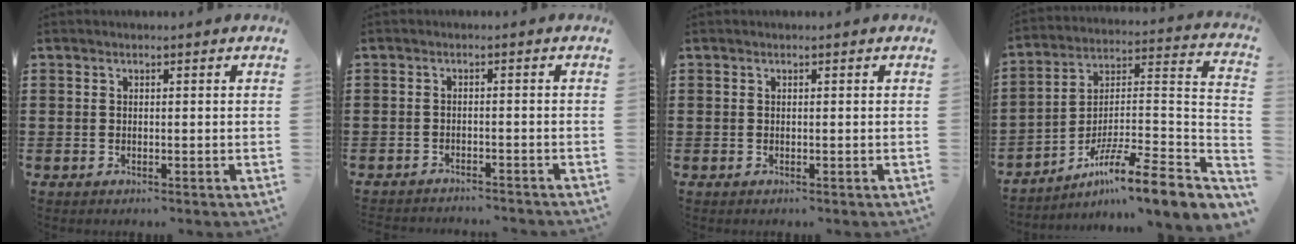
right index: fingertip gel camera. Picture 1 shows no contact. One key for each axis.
{"total": 1.8, "fx": -1.8, "fy": 0.0, "fz": 0.1, "tx": -0.006, "ty": 0.001, "tz": -0.038}
{"total": 0.0}
{"total": 9.6, "fx": -6.9, "fy": 1.0, "fz": 6.6, "tx": -0.106, "ty": -0.006, "tz": -0.138}